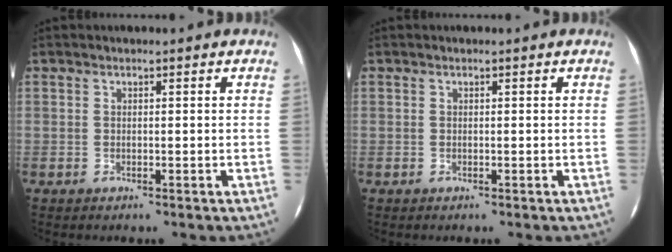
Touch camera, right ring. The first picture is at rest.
{"total": 0.0}